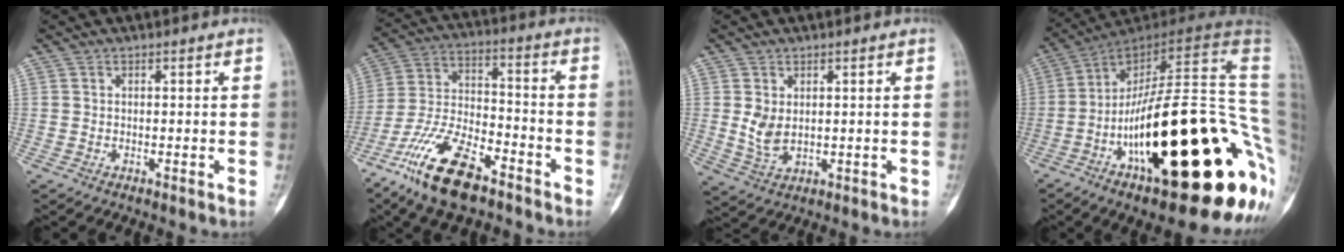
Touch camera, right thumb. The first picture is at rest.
{"total": 16.7, "force": [-11.0, 6.6, 10.7], "torque": [-0.203, 0.059, -0.208]}
{"total": 4.9, "force": [0.5, 3.4, 3.5], "torque": [-0.057, -0.008, 0.020]}
{"total": 38.4, "force": [-8.8, 12.0, 35.4], "torque": [-0.412, 0.063, -0.135]}